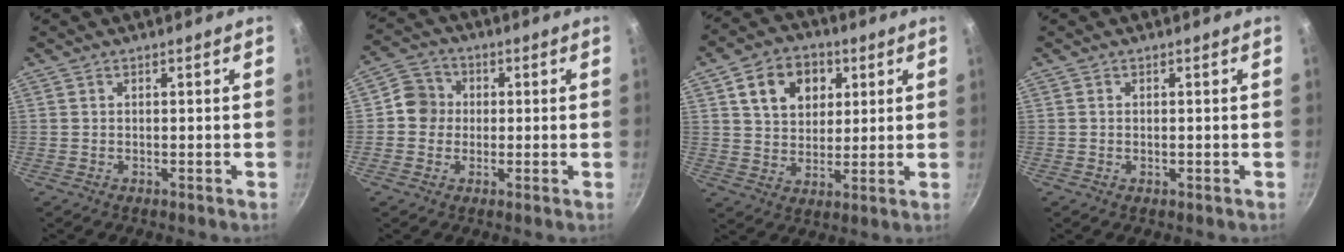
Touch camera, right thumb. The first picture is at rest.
{"total": 6.1, "force": [0.0, 5.8, 2.0], "torque": [-0.002, 0.012, -0.018]}
{"total": 11.8, "force": [4.3, 8.9, 6.5], "torque": [-0.076, -0.002, 0.068]}
{"total": 0.7, "force": [-0.1, 0.4, 0.5], "torque": [-0.009, 0.000, -0.001]}